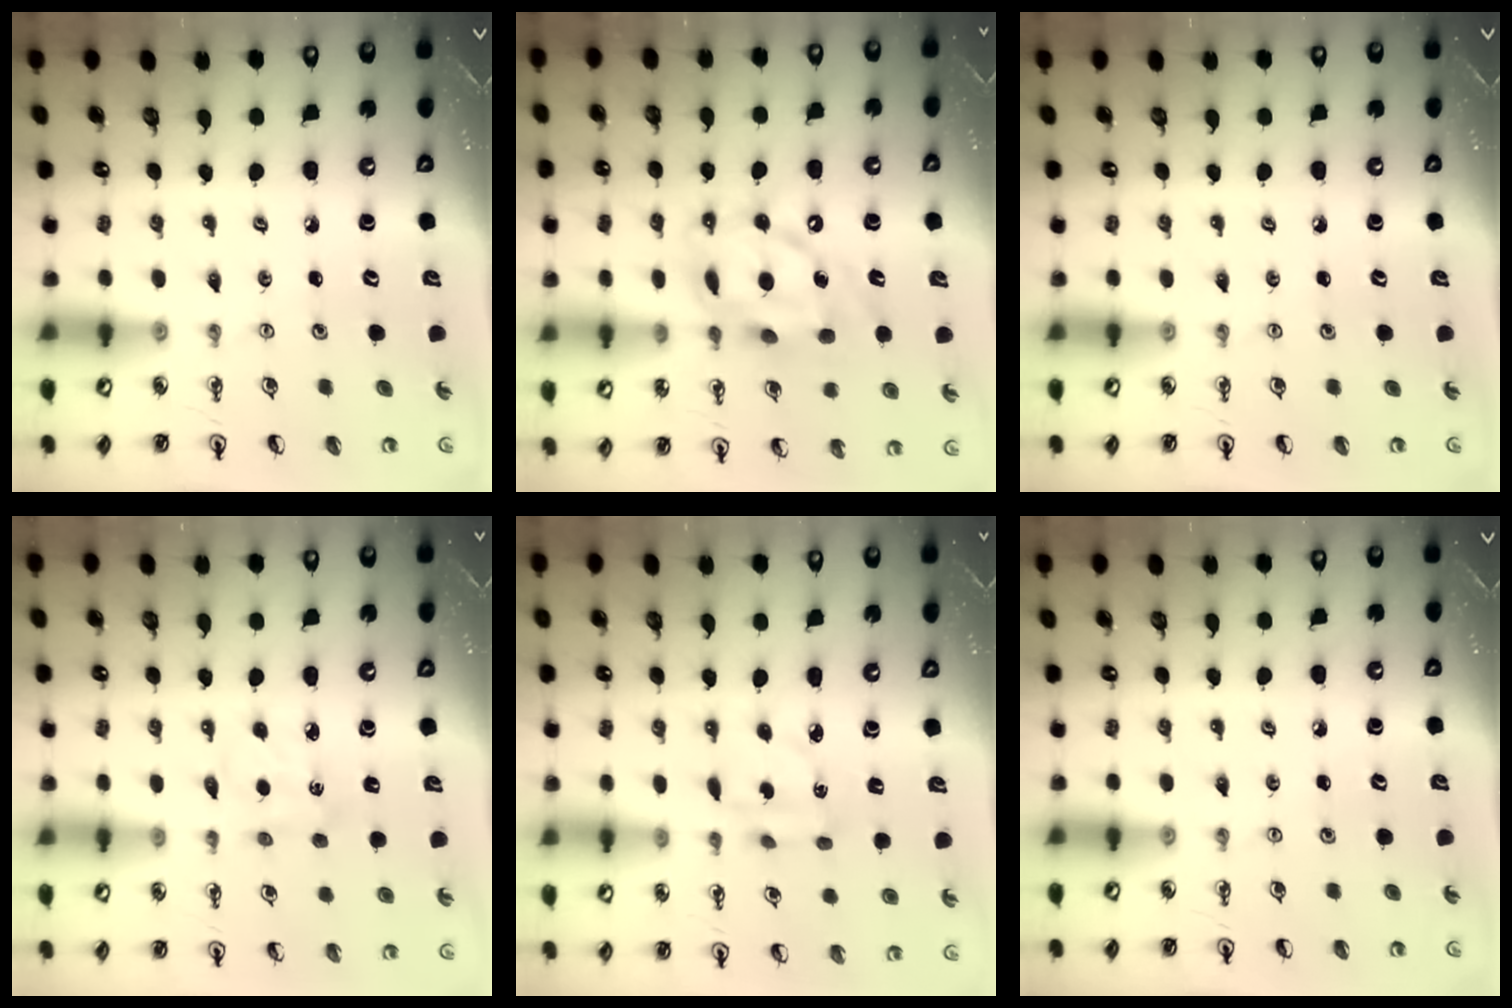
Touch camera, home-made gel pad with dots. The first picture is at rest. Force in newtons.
{"total": 13.4, "press": 13.3, "slide": 1.4}
{"total": 0.0}
{"total": 6.1, "press": 6.1, "slide": 0.5}
{"total": 2.9, "press": 2.9, "slide": 0.1}
{"total": 0.0}